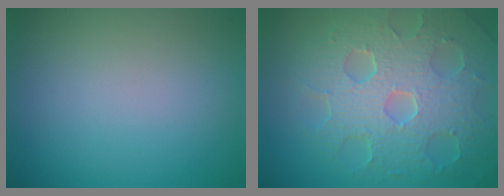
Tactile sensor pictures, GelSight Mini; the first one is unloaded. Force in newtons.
{"total": 8.6, "press": 6.1, "slide": 6.1}